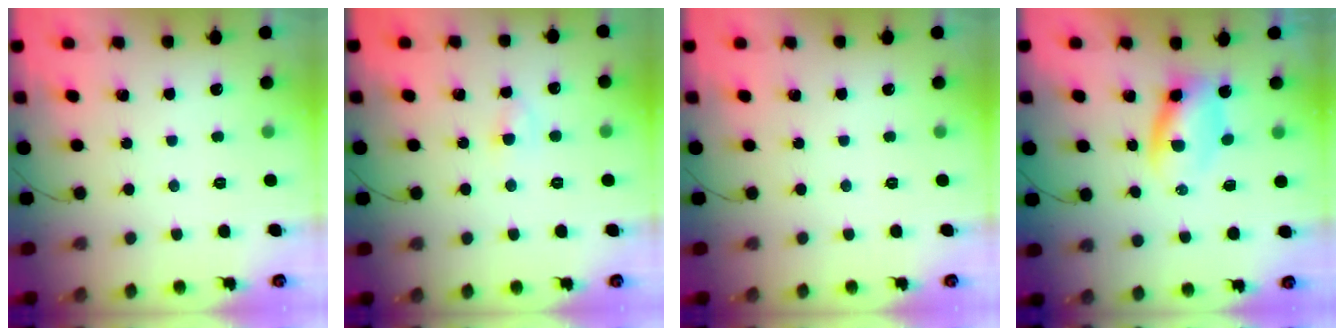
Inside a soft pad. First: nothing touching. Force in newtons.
{"total": 2.7, "press": 2.6, "slide": 1.0}
{"total": 0.0}
{"total": 3.5, "press": 3.4, "slide": 0.9}